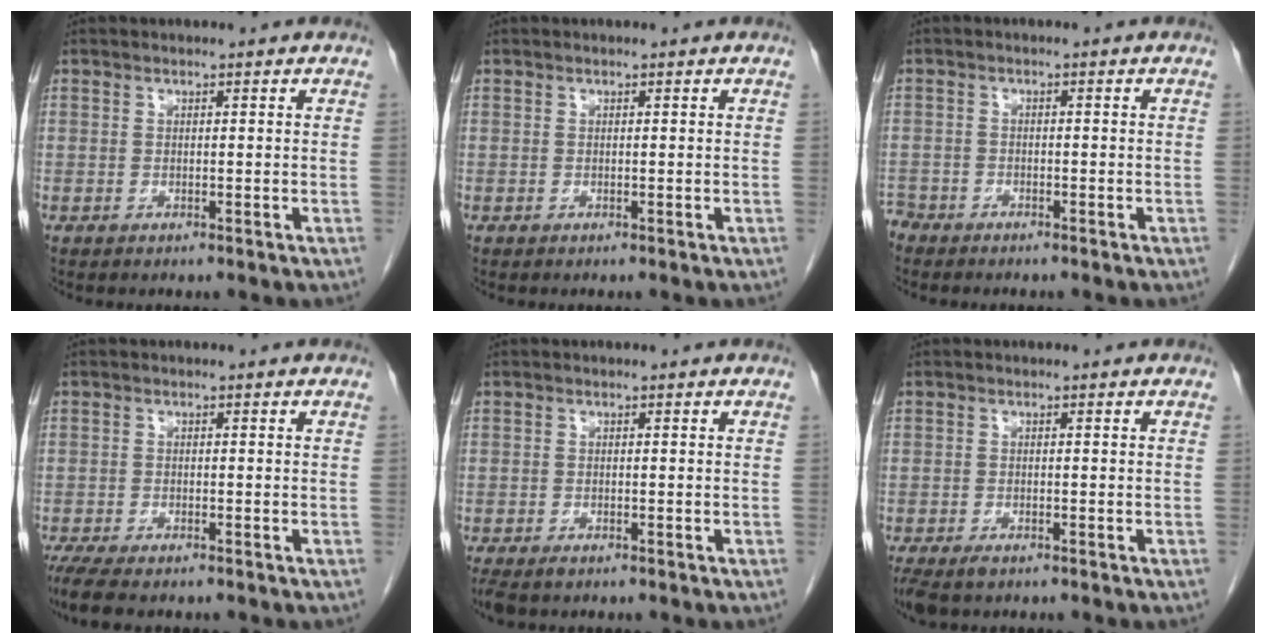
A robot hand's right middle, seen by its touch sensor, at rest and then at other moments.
{"total": 0.0}
{"total": 3.5, "force": [-3.2, 1.4, 0.4], "torque": [-0.005, -0.003, -0.057]}
{"total": 5.9, "force": [-4.7, 1.3, 3.3], "torque": [-0.061, -0.017, -0.073]}
{"total": 2.8, "force": [-2.1, 1.1, 1.5], "torque": [-0.032, -0.009, -0.035]}
{"total": 3.8, "force": [-2.8, 1.5, 2.1], "torque": [-0.043, -0.011, -0.047]}